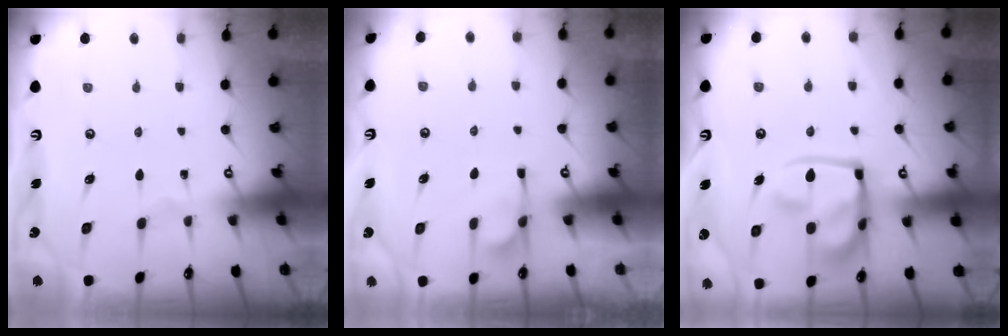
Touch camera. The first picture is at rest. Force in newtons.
{"total": 6.8, "press": 6.7, "slide": 1.6}
{"total": 16.2, "press": 16.1, "slide": 1.8}